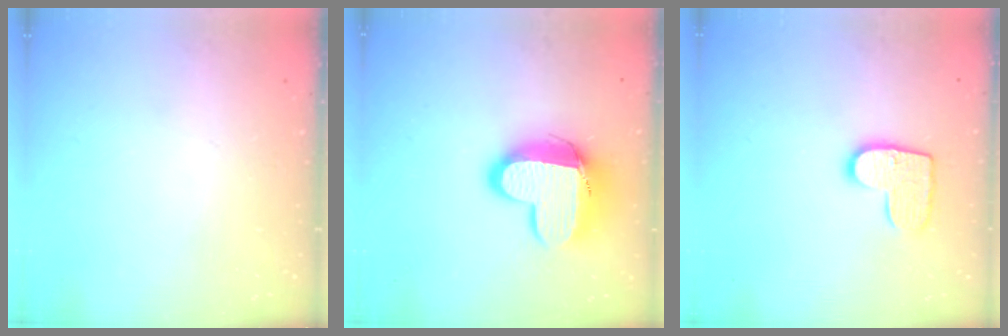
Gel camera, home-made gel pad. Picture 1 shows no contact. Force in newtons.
{"total": 14.3, "press": 14.3, "slide": 1.2}
{"total": 10.4, "press": 10.4, "slide": 0.5}